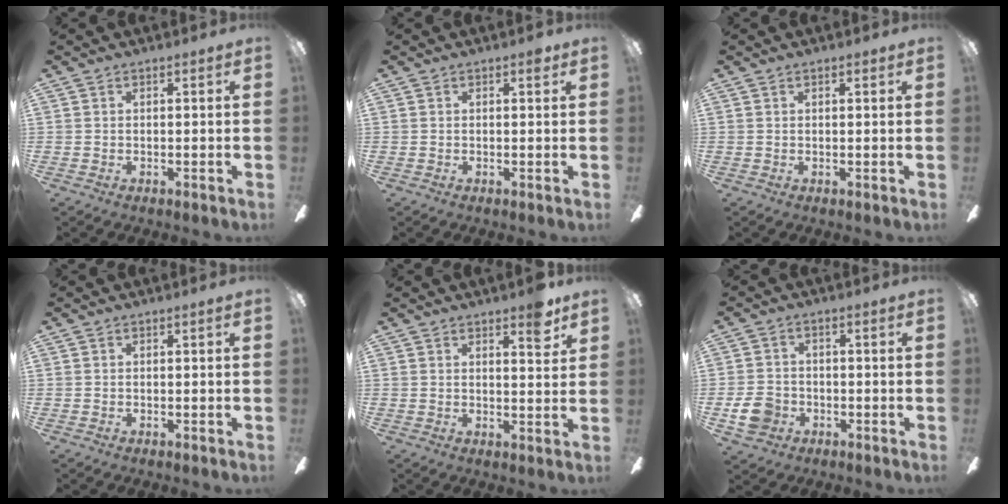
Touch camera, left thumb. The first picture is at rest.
{"total": 1.5, "force": [0.9, 0.6, 0.9], "torque": [-0.005, -0.003, 0.012]}
{"total": 0.8, "force": [0.6, 0.2, 0.5], "torque": [-0.005, -0.002, 0.008]}
{"total": 0.0}
{"total": 5.6, "force": [4.1, 1.7, 3.5], "torque": [-0.029, -0.024, 0.062]}
{"total": 6.9, "force": [-2.4, 5.7, 3.1], "torque": [-0.070, 0.016, -0.043]}